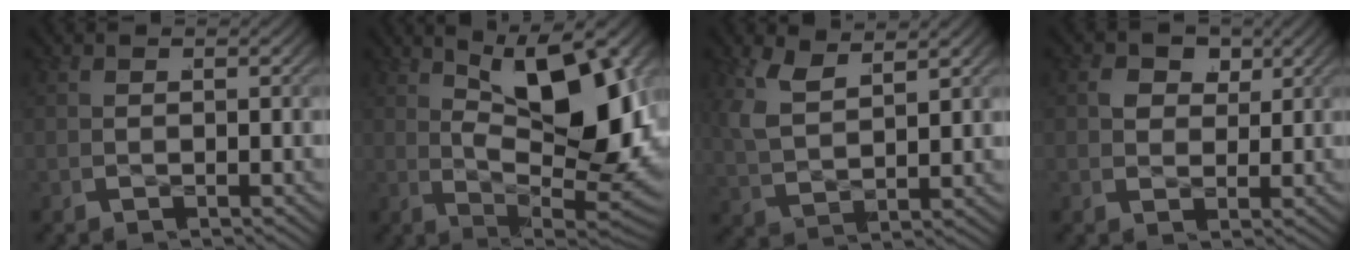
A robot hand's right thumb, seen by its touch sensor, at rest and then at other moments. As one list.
[{"total": 14.2, "force": [1.5, 5.9, 12.9], "torque": [-0.196, -0.026, 0.050]}, {"total": 4.2, "force": [2.3, 2.2, 2.7], "torque": [-0.077, -0.012, 0.061]}, {"total": 3.5, "force": [1.4, 2.6, 1.8], "torque": [-0.030, -0.009, 0.029]}]